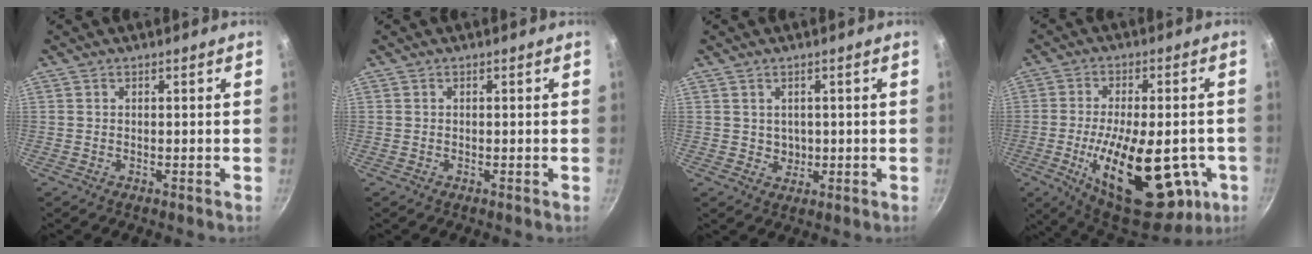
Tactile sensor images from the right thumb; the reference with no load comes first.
{"total": 0.0}
{"total": 2.4, "force": [0.3, 2.2, 0.9], "torque": [-0.003, -0.009, 0.007]}
{"total": 26.5, "force": [-7.0, 12.3, 22.5], "torque": [-0.326, -0.001, -0.088]}